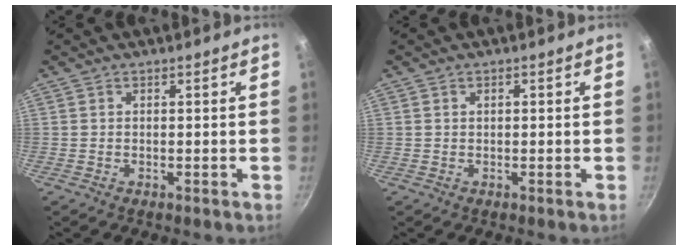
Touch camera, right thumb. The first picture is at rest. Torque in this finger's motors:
{"motor_torque": [-0.36, -0.26, -0.46, 0.29, -0.01]}